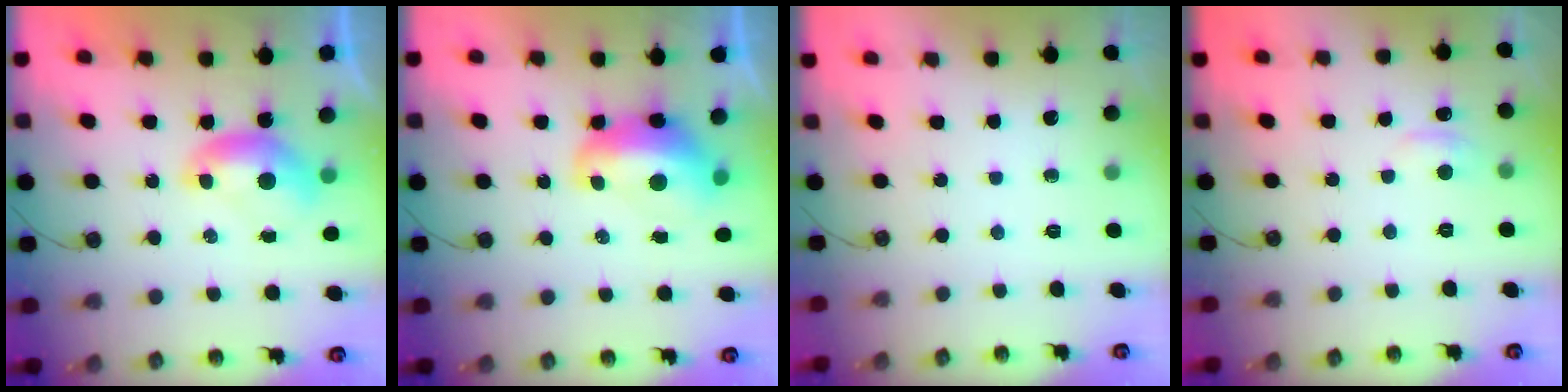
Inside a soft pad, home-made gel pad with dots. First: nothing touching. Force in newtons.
{"total": 4.1, "press": 3.9, "slide": 1.1}
{"total": 0.0}
{"total": 2.1, "press": 2.0, "slide": 0.6}